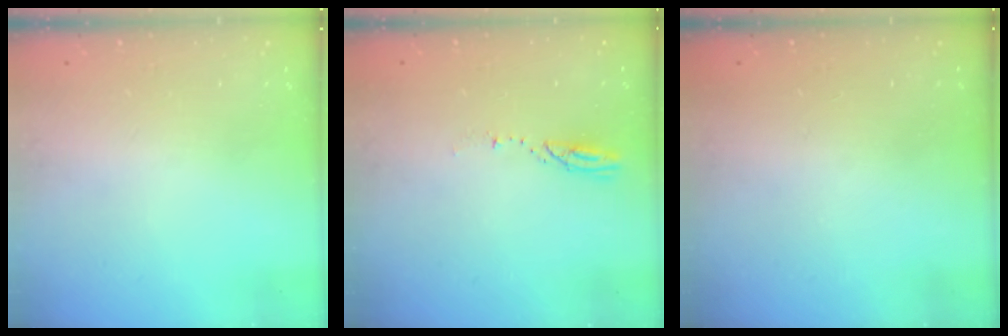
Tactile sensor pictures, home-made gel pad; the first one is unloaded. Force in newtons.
{"total": 3.7, "press": 3.7, "slide": 0.4}
{"total": 0.0}